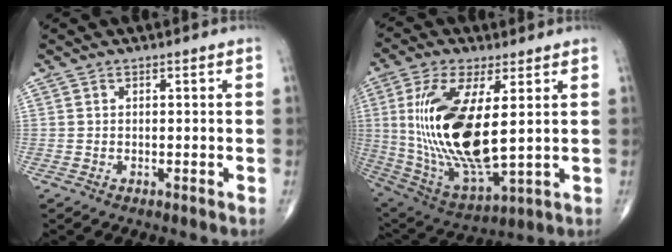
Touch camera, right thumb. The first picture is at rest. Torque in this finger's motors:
{"motor_torque": [0.41, 4.21, 2.20, 0.57, 0.83]}